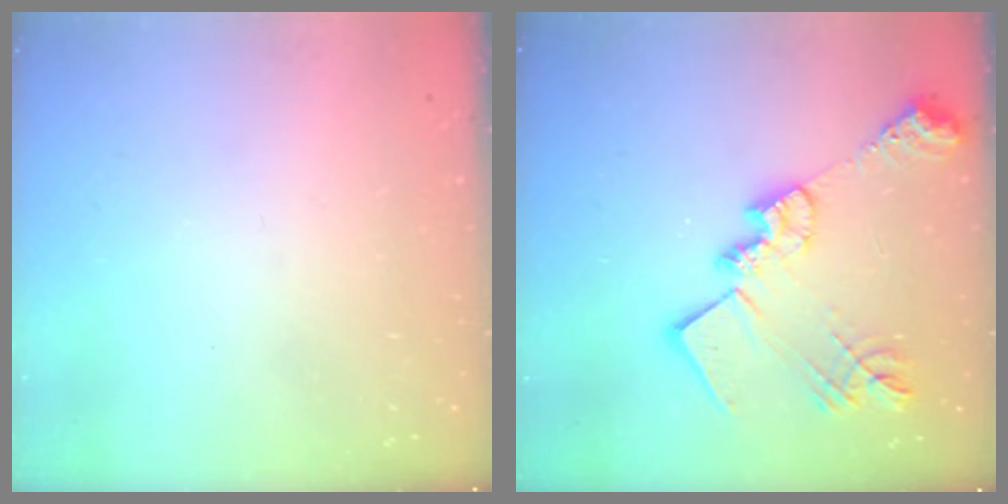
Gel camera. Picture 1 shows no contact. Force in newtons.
{"total": 22.5, "press": 22.4, "slide": 1.8}